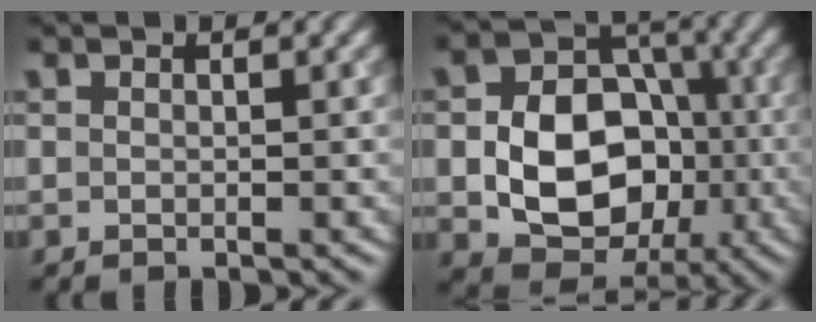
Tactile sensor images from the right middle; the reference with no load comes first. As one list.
[{"total": 9.8, "force": [-1.8, 7.4, 6.2], "torque": [-0.100, 0.000, -0.034]}]